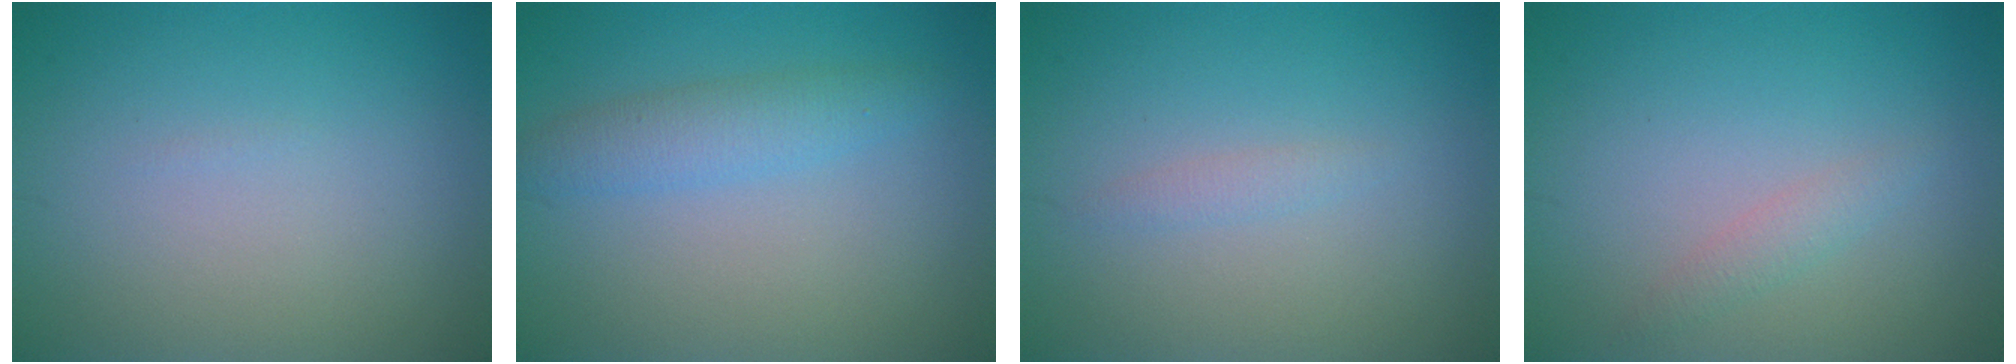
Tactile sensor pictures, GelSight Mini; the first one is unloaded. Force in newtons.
{"total": 2.6, "press": 2.6, "slide": 0.2}
{"total": 0.9, "press": 0.9, "slide": 0.0}
{"total": 1.2, "press": 1.2, "slide": 0.0}